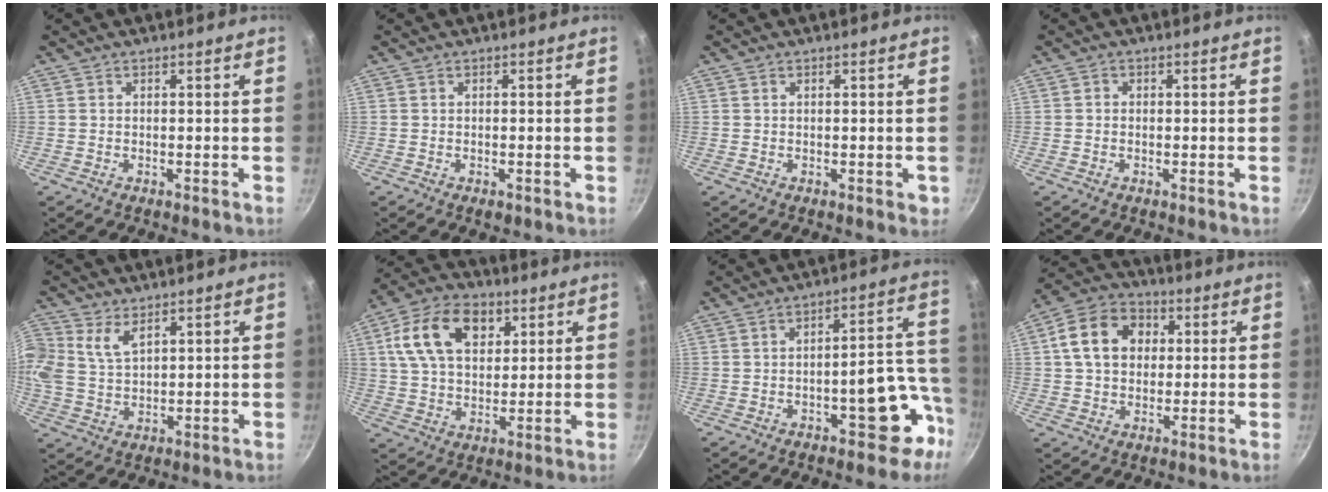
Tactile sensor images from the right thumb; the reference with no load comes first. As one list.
[{"total": 1.4, "force": [-0.7, 0.6, 1.0], "torque": [-0.014, -0.003, -0.010]}, {"total": 1.4, "force": [-0.1, 0.7, 1.2], "torque": [-0.007, 0.000, 0.000]}, {"total": 0.6, "force": [-0.1, 0.6, 0.2], "torque": [-0.003, 0.004, -0.002]}, {"total": 7.4, "force": [3.6, 4.6, 4.5], "torque": [-0.091, -0.006, 0.071]}, {"total": 15.3, "force": [5.6, 9.9, 10.2], "torque": [-0.160, 0.000, 0.090]}, {"total": 11.4, "force": [-4.9, 5.3, 8.8], "torque": [-0.048, 0.062, -0.055]}, {"total": 11.9, "force": [2.4, 9.2, 7.1], "torque": [-0.101, 0.016, 0.025]}]